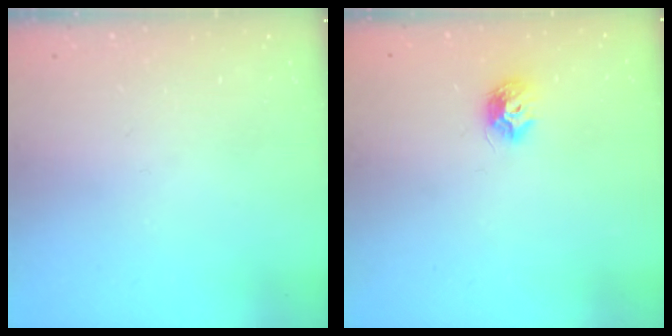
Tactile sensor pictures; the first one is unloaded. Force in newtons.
{"total": 8.0, "press": 8.0, "slide": 0.5}